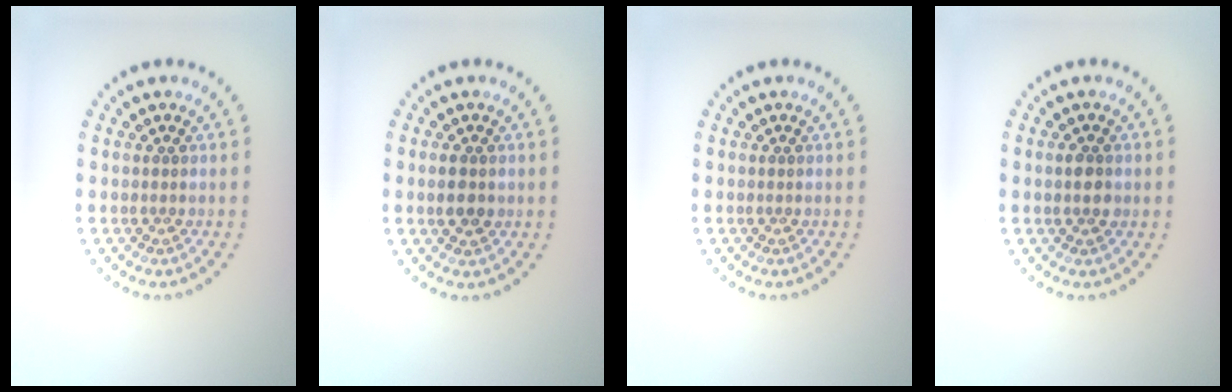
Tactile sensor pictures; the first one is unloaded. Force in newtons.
{"total": 1.8, "press": 1.8, "slide": 0.1}
{"total": 0.0}
{"total": 1.4, "press": 1.4, "slide": 0.2}